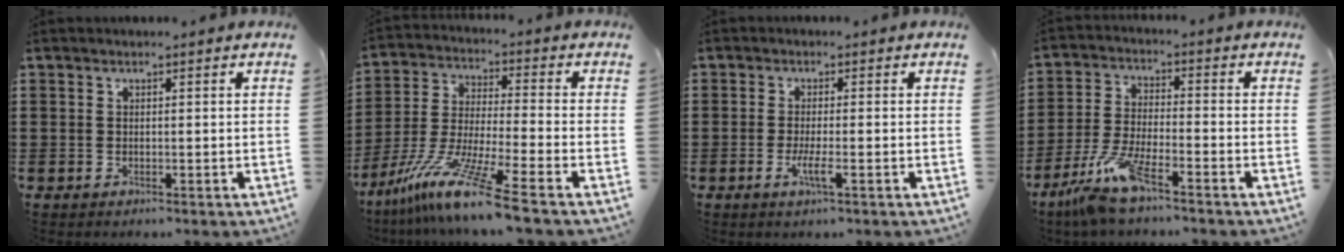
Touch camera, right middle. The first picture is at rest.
{"total": 12.0, "force": [-9.3, -0.1, 7.6], "torque": [-0.161, -0.001, -0.186]}
{"total": 3.0, "force": [-1.1, 0.3, 2.8], "torque": [-0.055, -0.006, -0.023]}
{"total": 8.2, "force": [-6.2, 0.9, 5.3], "torque": [-0.129, -0.017, -0.123]}